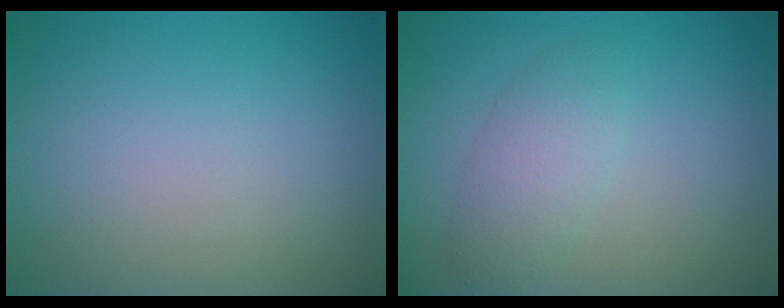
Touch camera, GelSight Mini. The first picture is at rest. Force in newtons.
{"total": 2.5, "press": 2.5, "slide": 0.0}